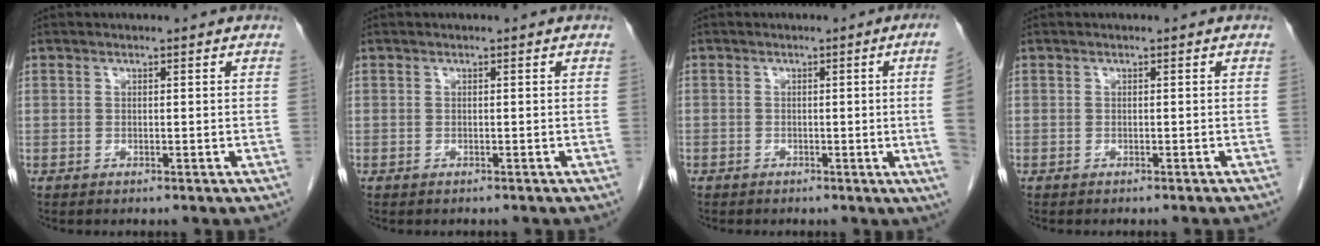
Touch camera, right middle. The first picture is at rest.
{"total": 0.0}
{"total": 5.6, "force": [-0.6, -1.8, 5.3], "torque": [-0.044, -0.007, -0.009]}
{"total": 1.6, "force": [-1.5, -0.1, 0.7], "torque": [-0.008, 0.003, -0.018]}